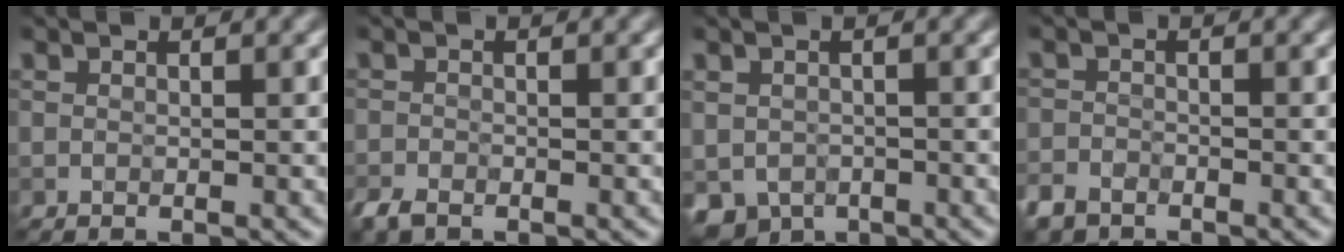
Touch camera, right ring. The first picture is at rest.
{"total": 1.5, "force": [-1.2, 0.8, 0.5], "torque": [-0.011, -0.004, -0.027]}
{"total": 3.3, "force": [-1.4, 2.7, 1.3], "torque": [-0.028, -0.016, -0.016]}
{"total": 2.1, "force": [-1.8, 1.1, 0.3], "torque": [-0.005, -0.004, -0.043]}